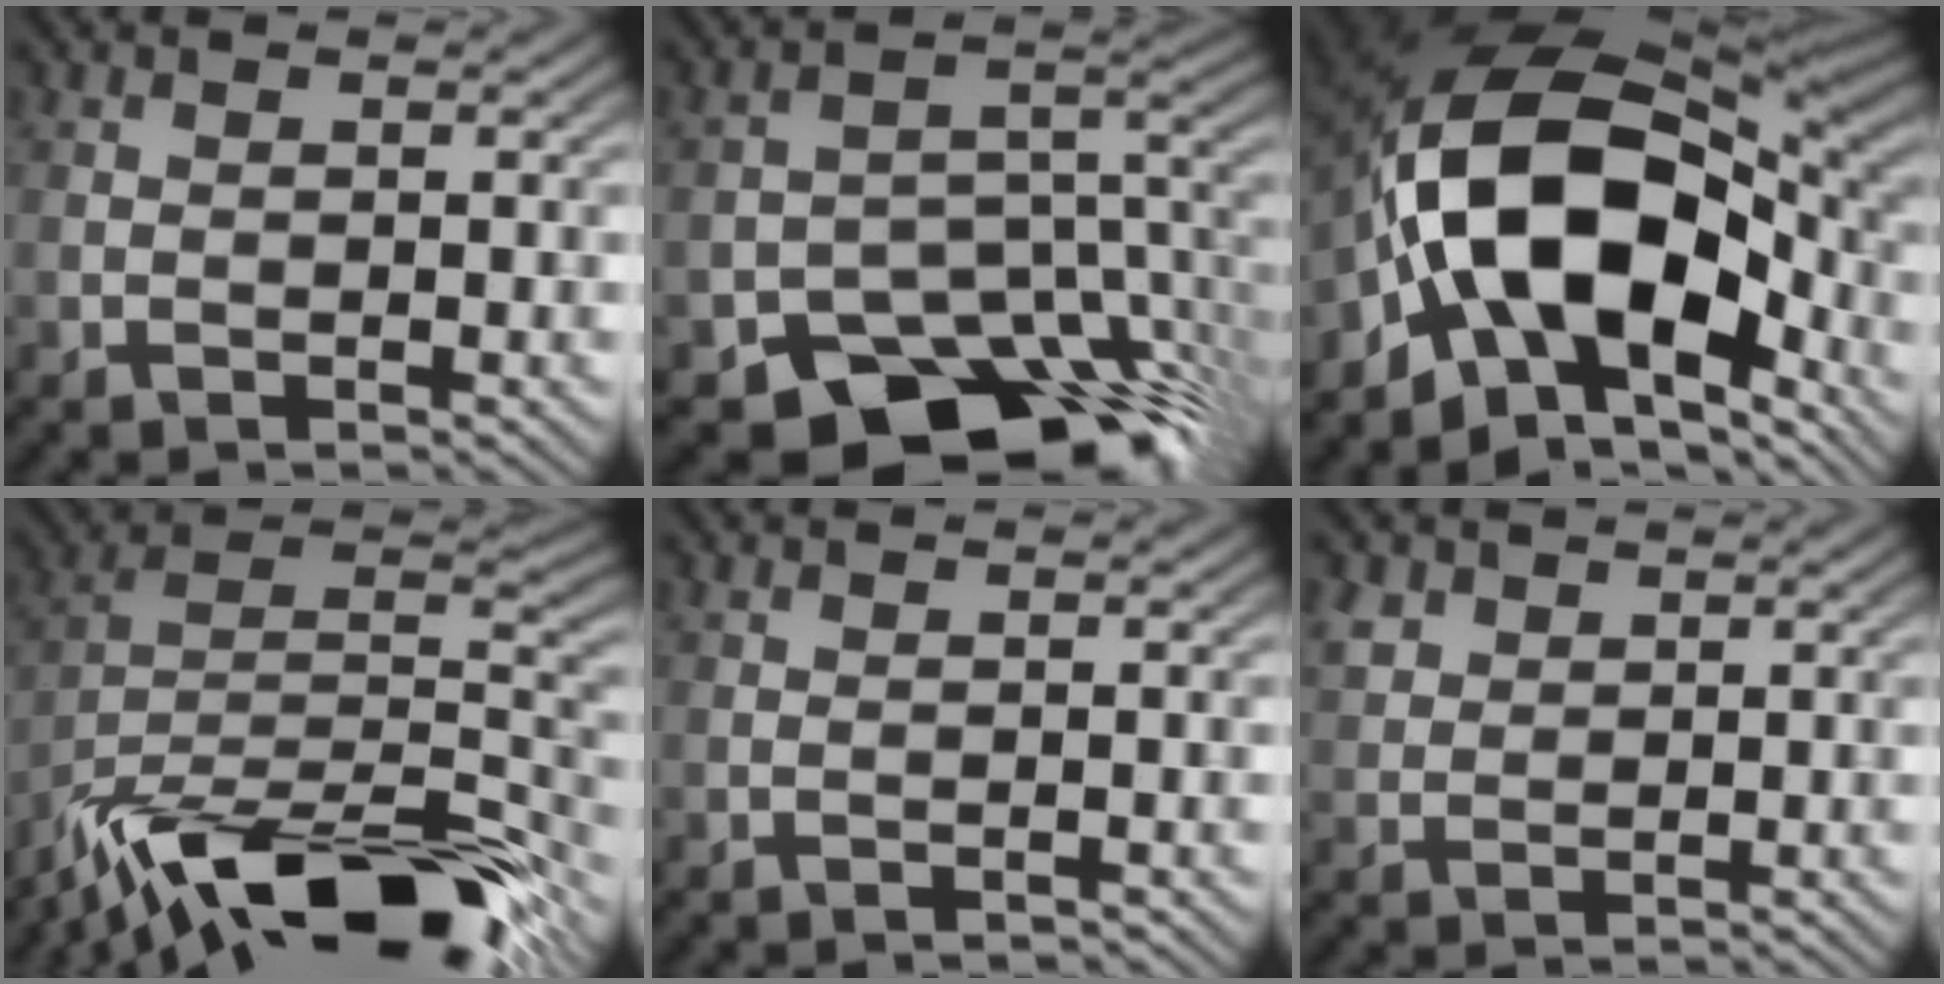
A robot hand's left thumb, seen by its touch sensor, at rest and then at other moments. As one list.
[{"total": 15.1, "force": [-10.4, 8.1, 7.2], "torque": [-0.113, -0.030, -0.145]}, {"total": 17.4, "force": [-4.8, 10.1, 13.4], "torque": [-0.231, 0.005, -0.101]}, {"total": 18.4, "force": [-13.8, 5.8, 10.8], "torque": [-0.222, -0.015, -0.235]}, {"total": 0.7, "force": [-0.5, 0.0, 0.4], "torque": [-0.009, 0.000, -0.009]}, {"total": 2.5, "force": [1.5, 1.8, 0.8], "torque": [-0.028, 0.004, 0.035]}]